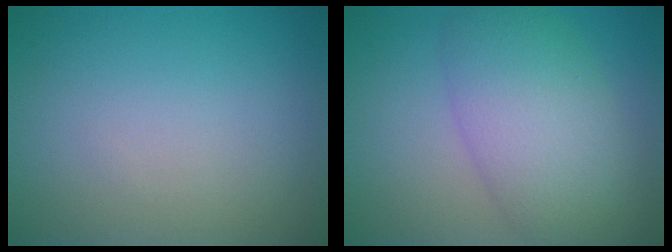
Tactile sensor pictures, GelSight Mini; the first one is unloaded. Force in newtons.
{"total": 7.6, "press": 7.6, "slide": 0.3}